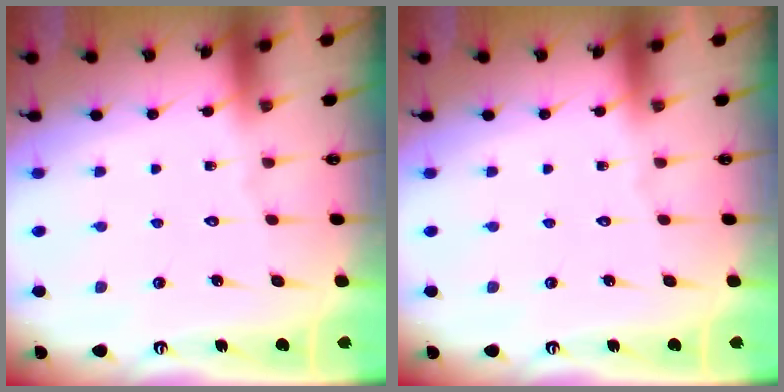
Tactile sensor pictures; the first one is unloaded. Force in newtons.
{"total": 0.0}